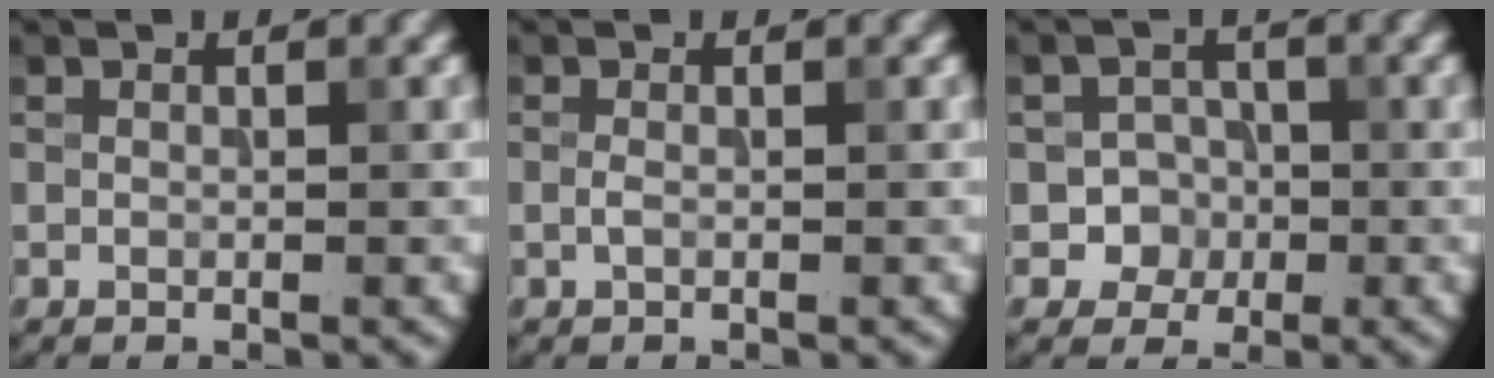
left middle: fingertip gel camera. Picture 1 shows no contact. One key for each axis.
{"total": 0.6, "fx": -0.2, "fy": 0.2, "fz": 0.6, "tx": -0.016, "ty": -0.001, "tz": -0.004}
{"total": 3.5, "fx": -1.2, "fy": 3.2, "fz": 0.6, "tx": 0.015, "ty": 0.006, "tz": -0.029}